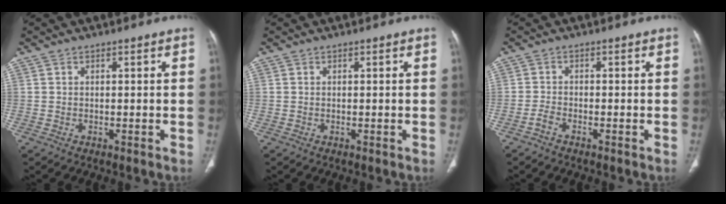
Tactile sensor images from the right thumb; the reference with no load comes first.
{"total": 0.0}
{"total": 1.5, "force": [-1.3, 0.4, 0.7], "torque": [-0.020, 0.007, -0.030]}